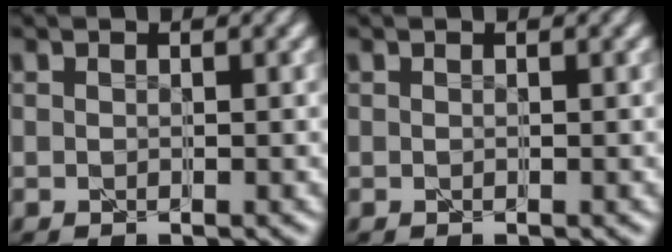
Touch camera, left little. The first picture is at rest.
{"total": 0.0}